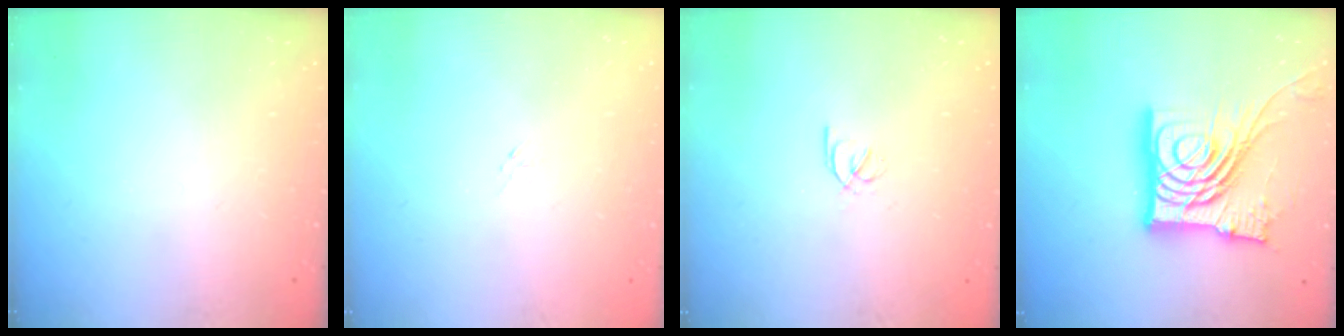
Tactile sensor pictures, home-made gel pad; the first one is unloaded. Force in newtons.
{"total": 0.0}
{"total": 1.6, "press": 1.6, "slide": 0.3}
{"total": 23.8, "press": 23.6, "slide": 2.4}